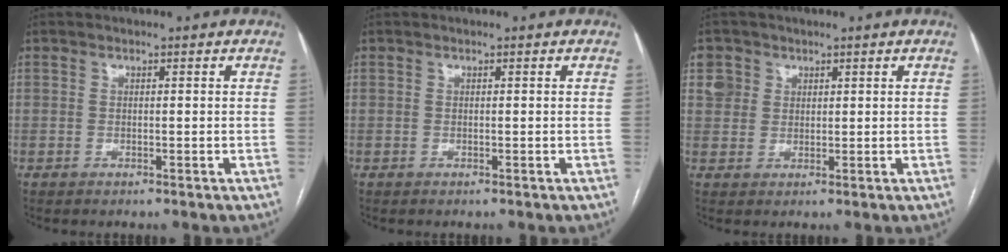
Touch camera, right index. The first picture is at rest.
{"total": 0.0}
{"total": 3.3, "force": [1.5, 2.9, 0.2], "torque": [0.000, 0.009, 0.029]}